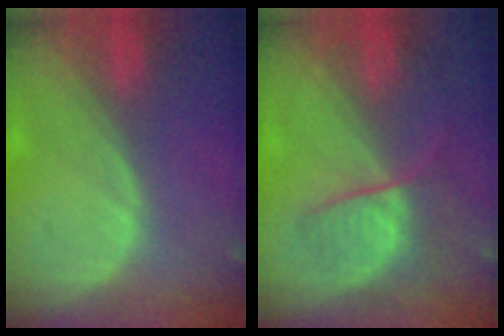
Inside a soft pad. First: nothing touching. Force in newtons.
{"total": 6.6, "press": 6.2, "slide": 2.3}